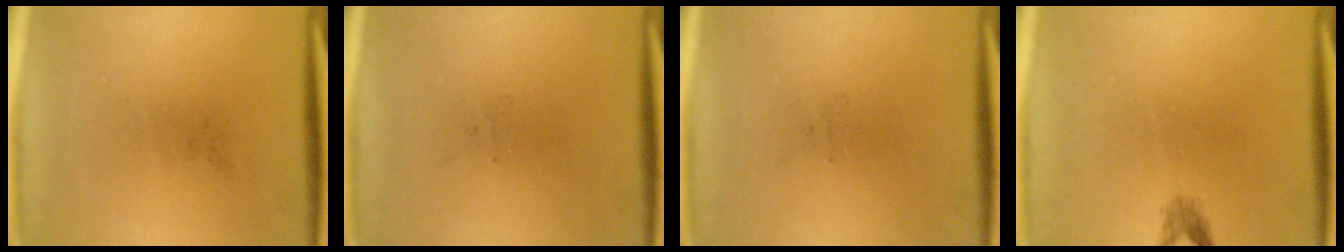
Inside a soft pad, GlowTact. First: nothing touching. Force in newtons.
{"total": 0.0}
{"total": 0.0}
{"total": 1.2}